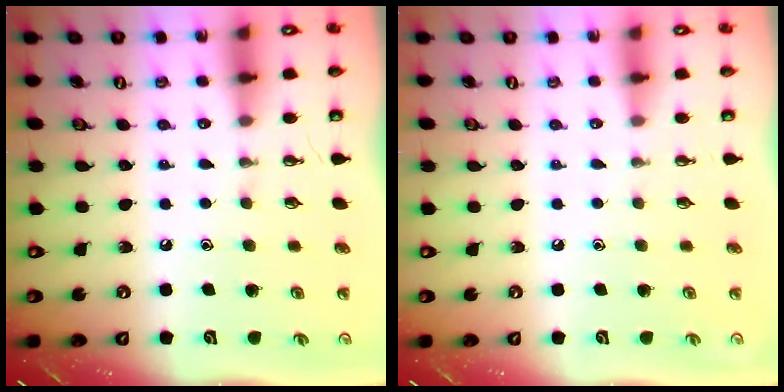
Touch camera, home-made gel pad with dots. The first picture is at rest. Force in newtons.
{"total": 0.0}